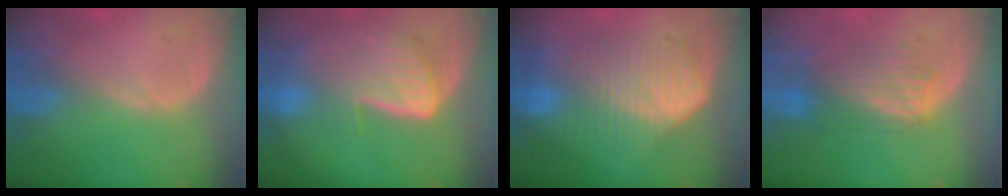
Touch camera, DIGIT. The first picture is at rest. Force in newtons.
{"total": 8.6, "press": 7.7, "slide": 3.8}
{"total": 10.5, "press": 10.5, "slide": 0.6}
{"total": 5.9, "press": 5.9, "slide": 0.4}